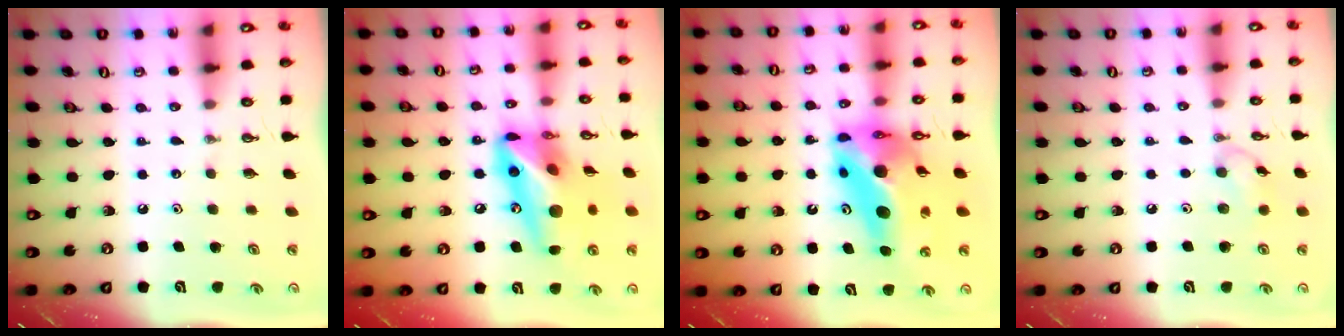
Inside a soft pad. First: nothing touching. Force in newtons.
{"total": 19.3, "press": 19.0, "slide": 3.2}
{"total": 20.4, "press": 18.9, "slide": 7.6}
{"total": 7.1, "press": 7.1, "slide": 0.5}